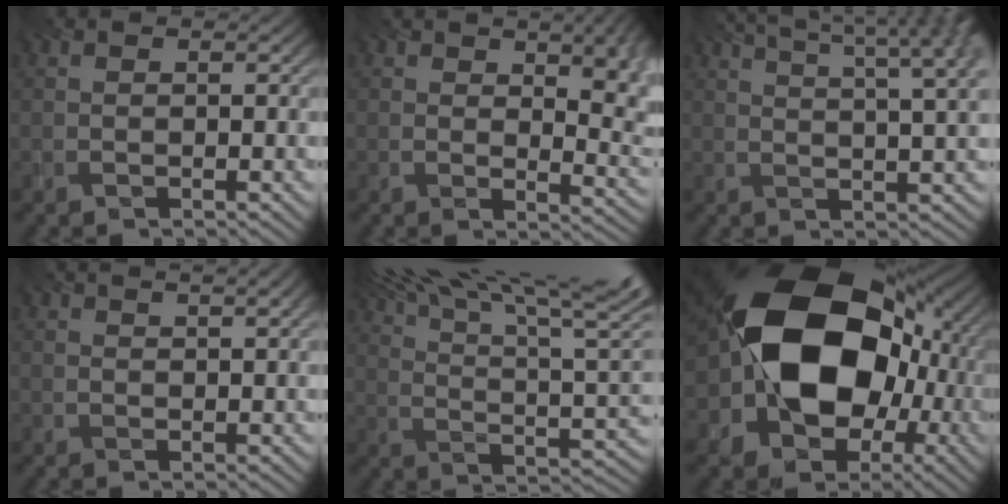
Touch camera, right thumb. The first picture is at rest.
{"total": 9.3, "force": [2.8, 5.3, 7.2], "torque": [-0.097, -0.025, 0.062]}
{"total": 13.2, "force": [8.0, 4.0, 9.7], "torque": [-0.139, 0.030, 0.094]}
{"total": 2.2, "force": [2.0, 0.1, 0.9], "torque": [-0.017, -0.001, 0.034]}
{"total": 20.5, "force": [13.9, 5.5, 14.0], "torque": [-0.222, 0.034, 0.201]}
{"total": 20.5, "force": [0.4, 15.1, 13.8], "torque": [-0.254, -0.028, 0.013]}